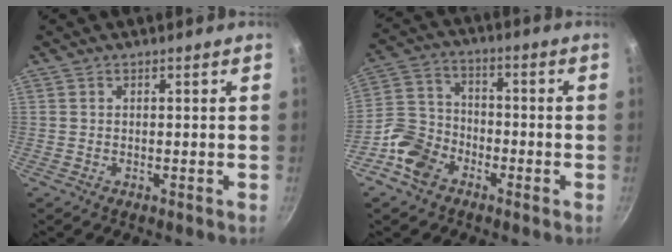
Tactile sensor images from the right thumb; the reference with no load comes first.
{"total": 9.8, "force": [-5.4, 6.9, 4.4], "torque": [-0.063, 0.041, -0.117]}